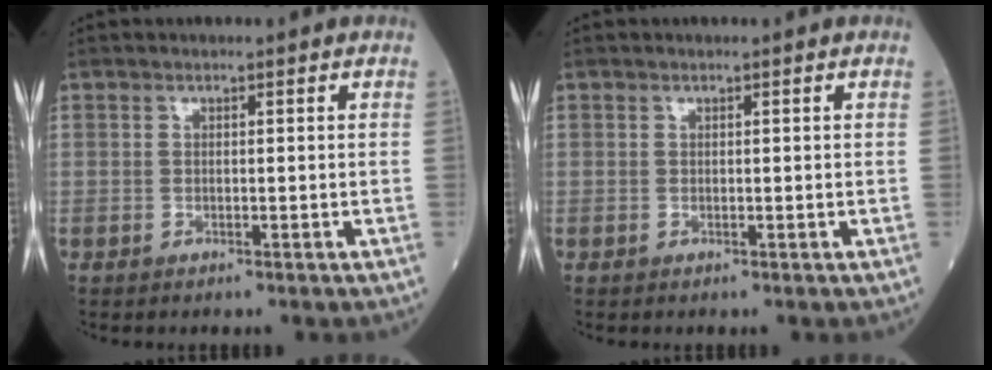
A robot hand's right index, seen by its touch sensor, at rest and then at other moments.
{"total": 0.0}